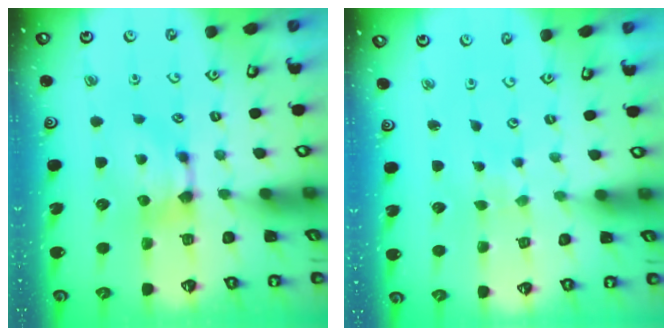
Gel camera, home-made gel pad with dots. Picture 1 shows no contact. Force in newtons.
{"total": 5.3, "press": 5.2, "slide": 0.2}